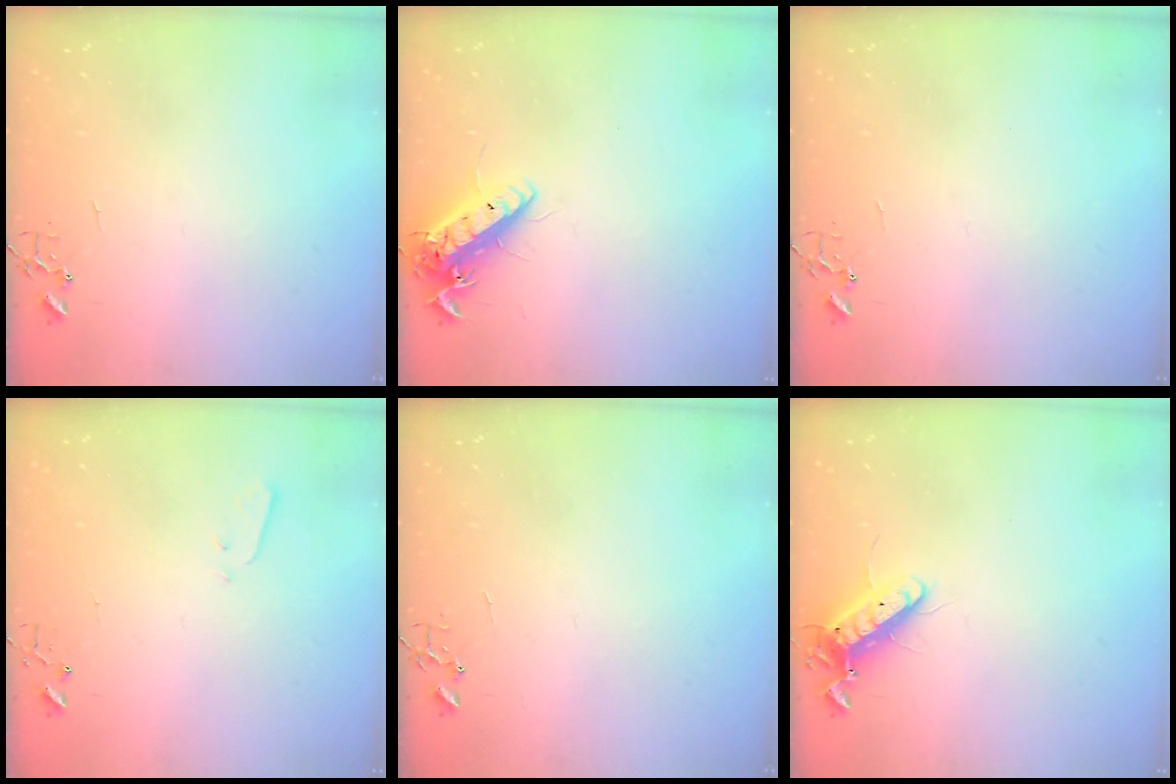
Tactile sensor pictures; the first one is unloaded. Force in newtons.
{"total": 14.8, "press": 14.5, "slide": 2.8}
{"total": 0.0}
{"total": 1.9, "press": 1.9, "slide": 0.4}
{"total": 0.0}
{"total": 11.6, "press": 11.4, "slide": 2.2}